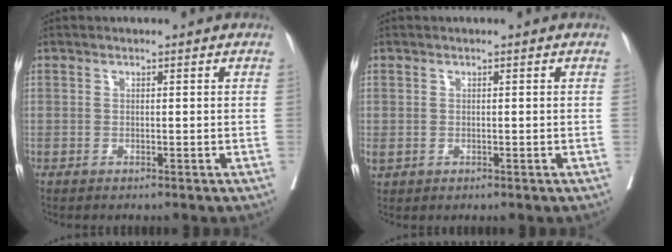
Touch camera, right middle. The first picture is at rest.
{"total": 0.7, "force": [-0.1, 0.5, 0.4], "torque": [-0.013, 0.000, 0.003]}